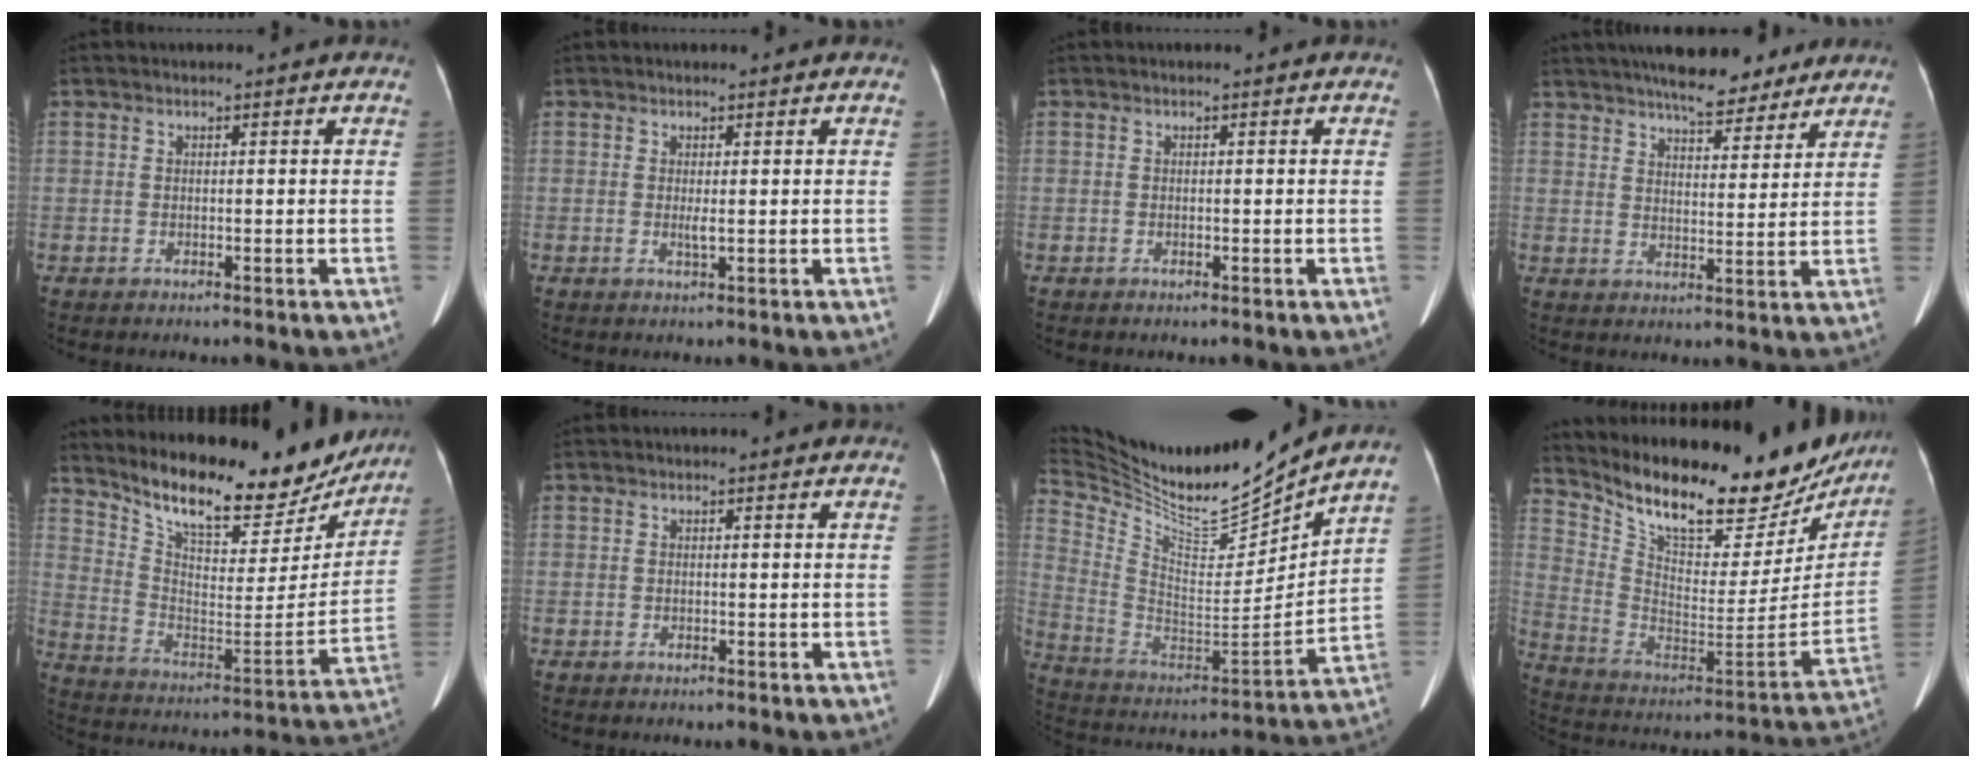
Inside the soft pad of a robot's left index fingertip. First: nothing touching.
{"total": 1.0, "force": [0.2, 0.1, 1.0], "torque": [-0.027, -0.002, 0.005]}
{"total": 0.0}
{"total": 12.7, "force": [10.7, 3.2, 6.2], "torque": [-0.086, 0.017, 0.152]}
{"total": 22.7, "force": [19.4, 6.5, 9.8], "torque": [-0.159, -0.024, 0.289]}
{"total": 0.0}
{"total": 23.2, "force": [21.1, 2.2, 9.3], "torque": [-0.191, -0.048, 0.360]}
{"total": 29.2, "force": [23.9, 10.0, 13.5], "torque": [-0.234, -0.023, 0.344]}